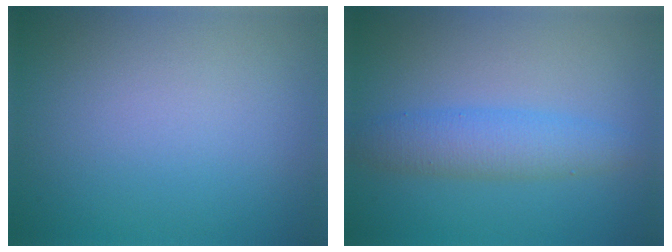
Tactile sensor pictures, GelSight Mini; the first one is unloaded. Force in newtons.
{"total": 3.3, "press": 3.3, "slide": 0.1}